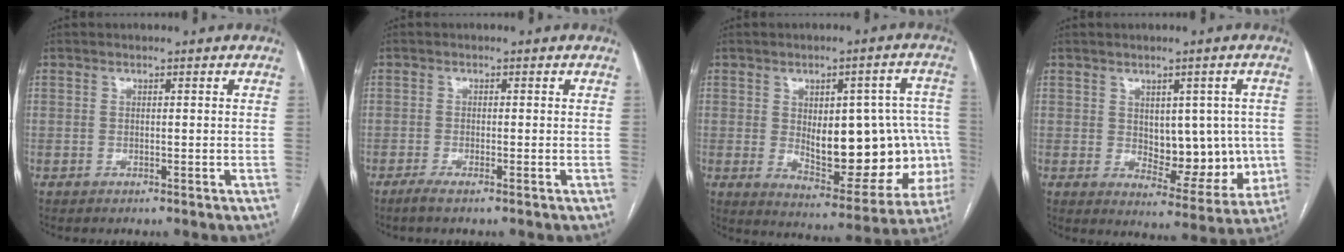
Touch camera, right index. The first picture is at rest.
{"total": 1.9, "force": [-1.3, -0.1, 1.3], "torque": [-0.025, -0.003, -0.026]}
{"total": 18.5, "force": [-1.0, 7.9, 16.7], "torque": [-0.196, 0.022, 0.014]}
{"total": 9.9, "force": [0.0, 5.4, 8.2], "torque": [-0.090, 0.006, 0.019]}